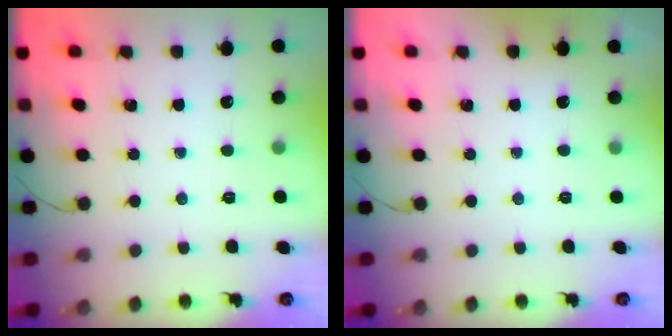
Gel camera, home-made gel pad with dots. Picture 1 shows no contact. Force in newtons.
{"total": 1.9, "press": 1.9, "slide": 0.3}